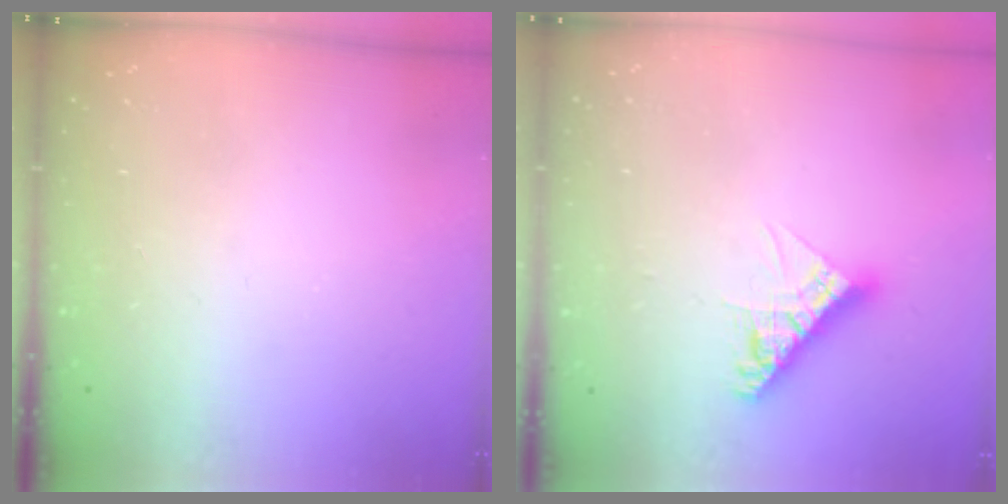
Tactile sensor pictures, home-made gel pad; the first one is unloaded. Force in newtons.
{"total": 8.4, "press": 8.4, "slide": 0.3}